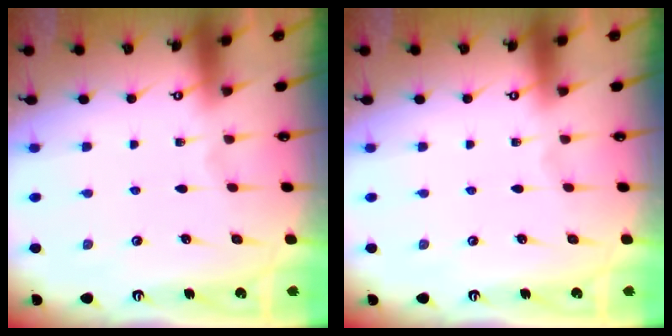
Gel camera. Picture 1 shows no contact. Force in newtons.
{"total": 0.0}